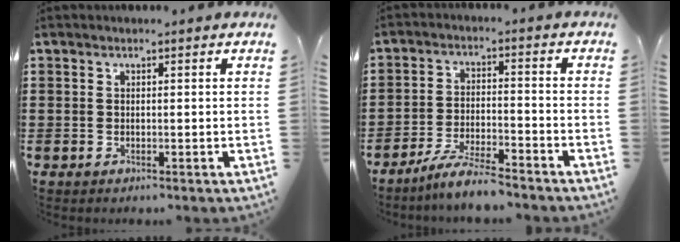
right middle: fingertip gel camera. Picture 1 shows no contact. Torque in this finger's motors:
{"motor_torque": [0.54, 0.23, 0.09, 0.06]}